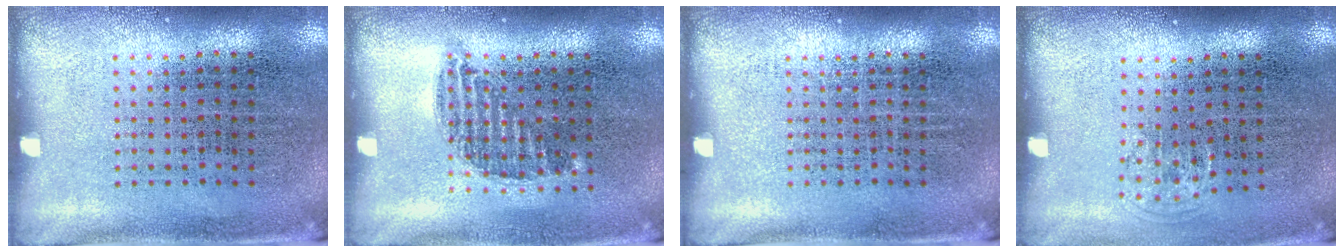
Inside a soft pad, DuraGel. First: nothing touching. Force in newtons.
{"total": 0.9, "press": 0.8, "slide": 0.4}
{"total": 0.0}
{"total": 0.7, "press": 0.5, "slide": 0.4}